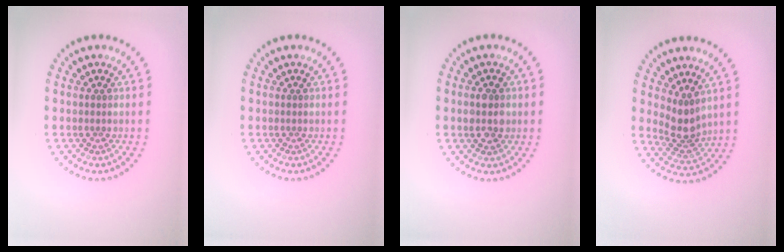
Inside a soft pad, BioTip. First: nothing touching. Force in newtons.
{"total": 0.0}
{"total": 2.3, "press": 2.3, "slide": 0.2}
{"total": 2.8, "press": 2.2, "slide": 1.8}